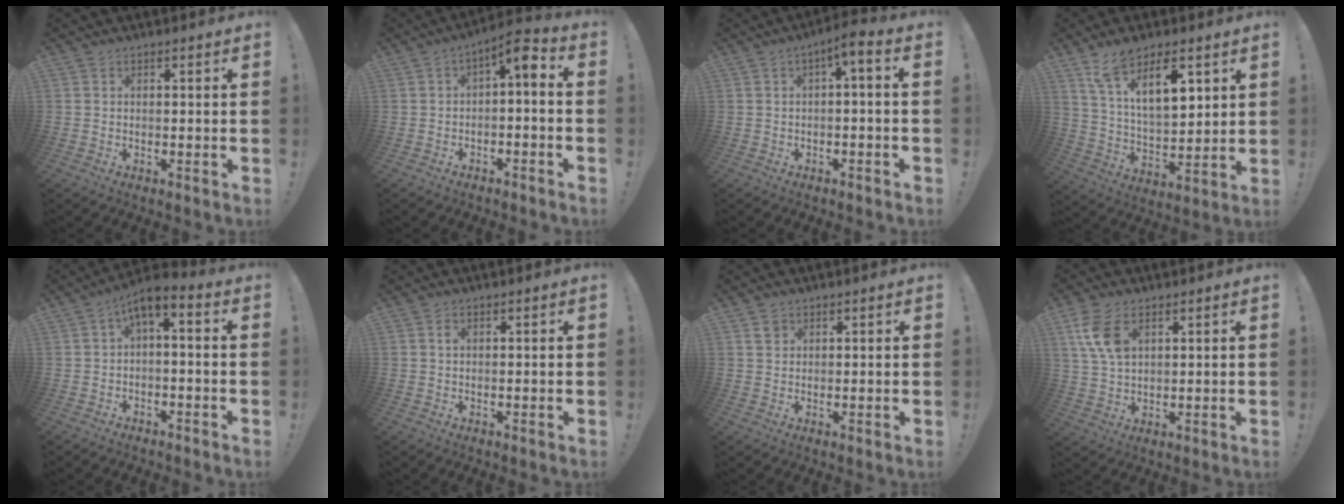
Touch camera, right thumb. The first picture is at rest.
{"total": 5.2, "force": [-0.3, 1.4, 5.0], "torque": [-0.078, -0.003, -0.007]}
{"total": 4.5, "force": [-0.6, 0.8, 4.4], "torque": [-0.076, 0.002, -0.011]}
{"total": 13.7, "force": [8.2, 6.0, 9.2], "torque": [-0.157, -0.031, 0.146]}
{"total": 4.3, "force": [-0.1, 1.4, 4.0], "torque": [-0.070, -0.002, -0.001]}
{"total": 0.9, "force": [0.3, 0.6, 0.6], "torque": [-0.005, 0.000, 0.004]}
{"total": 2.2, "force": [1.4, 1.5, 0.6], "torque": [0.002, -0.007, 0.025]}
{"total": 9.5, "force": [4.2, 5.7, 6.4], "torque": [-0.125, -0.009, 0.081]}